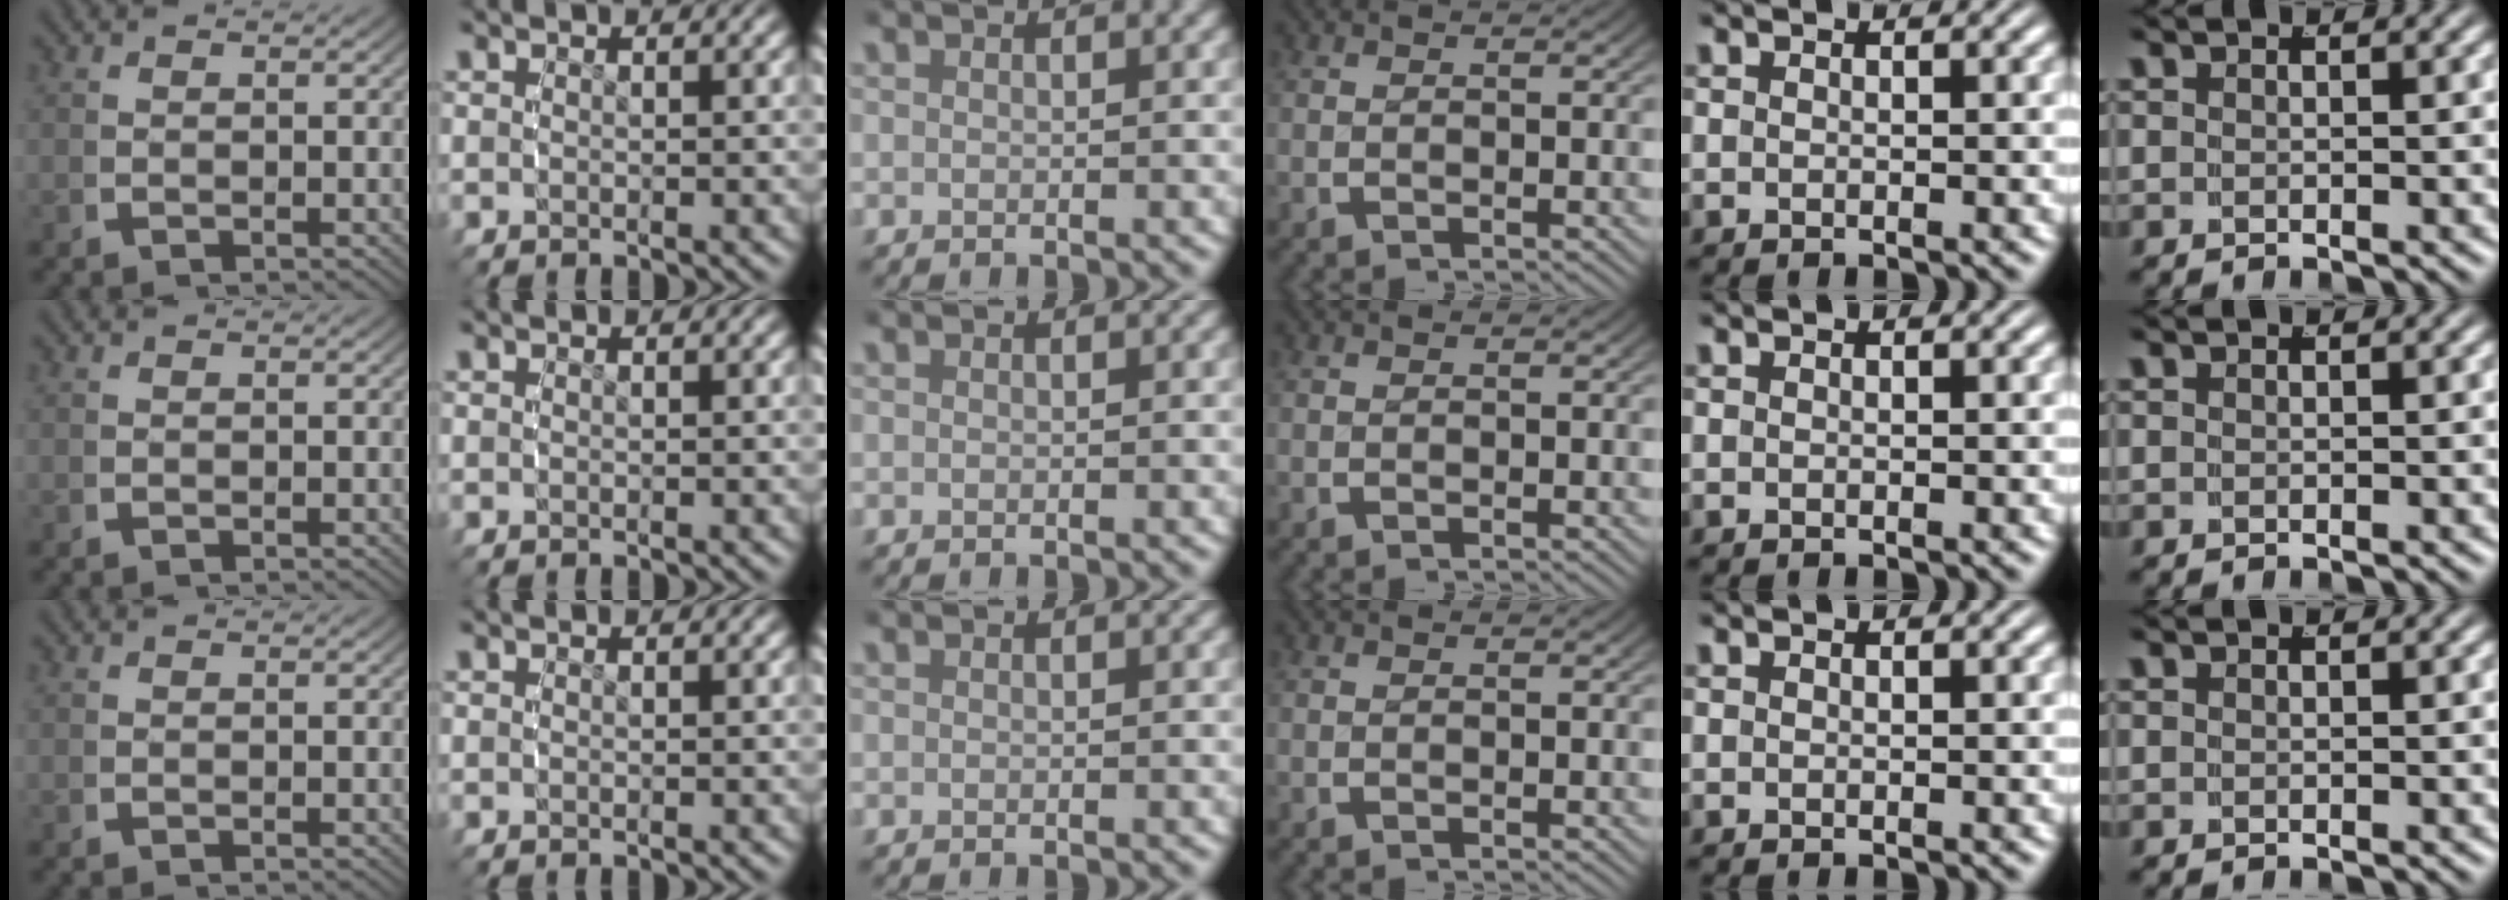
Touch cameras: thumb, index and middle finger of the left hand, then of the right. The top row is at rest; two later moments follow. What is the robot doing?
{"motion": "grasp_and_lifting", "object": "small bumper sticker"}